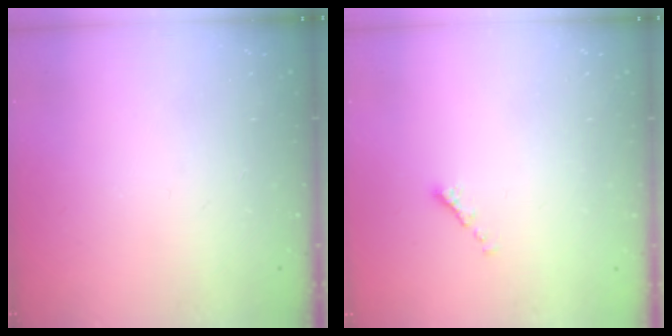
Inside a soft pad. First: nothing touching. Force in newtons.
{"total": 0.6, "press": 0.5, "slide": 0.3}